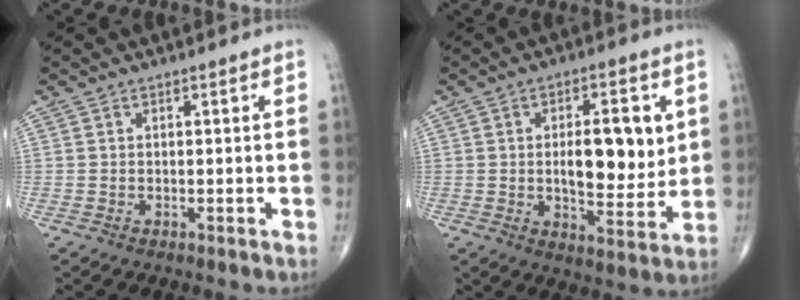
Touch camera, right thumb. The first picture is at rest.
{"total": 13.2, "force": [2.0, 5.7, 11.7], "torque": [-0.146, -0.017, 0.036]}